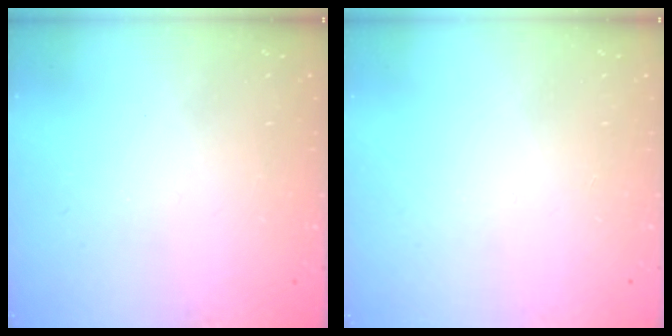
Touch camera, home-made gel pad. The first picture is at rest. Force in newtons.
{"total": 0.0}